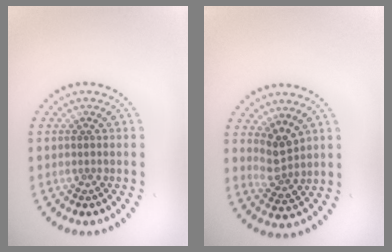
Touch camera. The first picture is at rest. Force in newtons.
{"total": 2.4, "press": 1.9, "slide": 1.6}